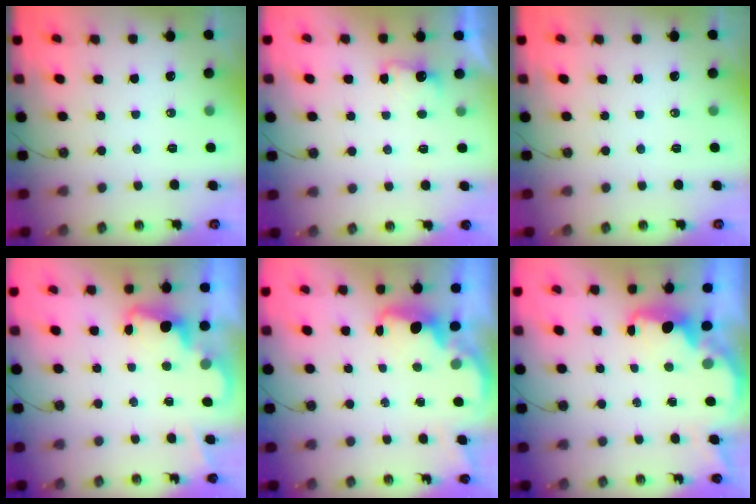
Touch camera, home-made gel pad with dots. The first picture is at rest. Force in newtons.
{"total": 2.8, "press": 2.7, "slide": 0.8}
{"total": 0.0}
{"total": 2.5, "press": 2.4, "slide": 0.5}
{"total": 1.9, "press": 1.8, "slide": 0.7}
{"total": 2.5, "press": 2.4, "slide": 0.8}